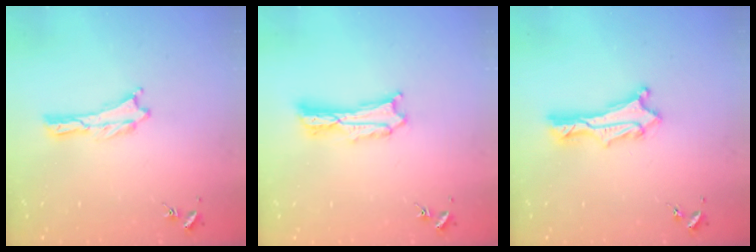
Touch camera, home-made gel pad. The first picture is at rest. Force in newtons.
{"total": 2.7, "press": 2.7, "slide": 0.3}
{"total": 2.4, "press": 2.4, "slide": 0.3}